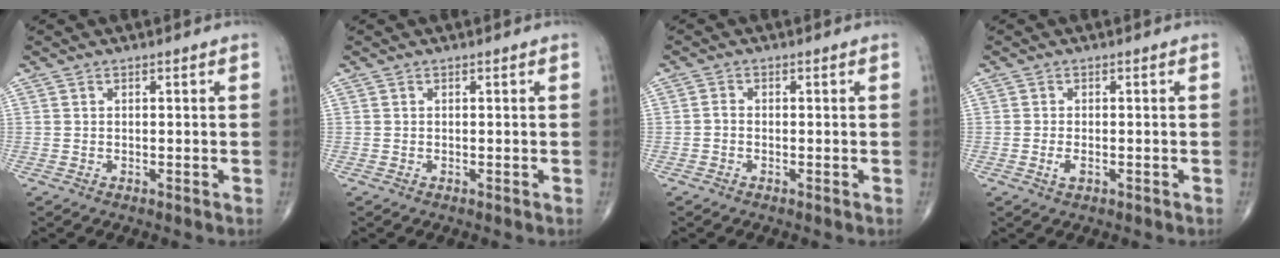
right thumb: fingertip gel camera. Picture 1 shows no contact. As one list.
[{"total": 0.0}, {"total": 1.0, "force": [-0.4, 0.7, 0.6], "torque": [-0.007, 0.002, -0.012]}, {"total": 1.7, "force": [-0.6, 0.9, 1.4], "torque": [-0.030, -0.001, -0.011]}]